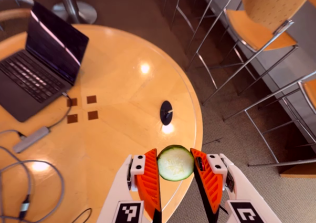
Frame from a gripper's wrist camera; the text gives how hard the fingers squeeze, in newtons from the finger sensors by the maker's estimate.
{"total": 10.5, "left": 10.4, "right": 10.5}